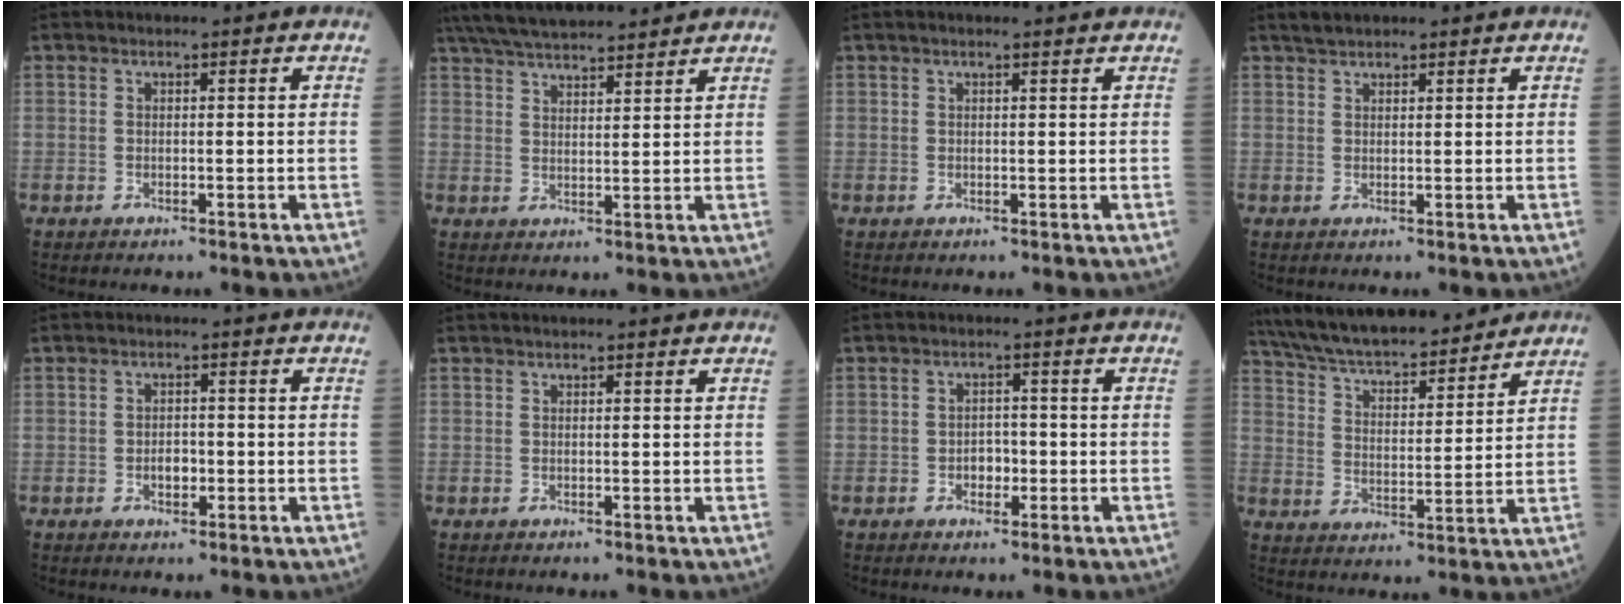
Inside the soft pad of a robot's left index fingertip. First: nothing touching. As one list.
[{"total": 13.9, "force": [12.6, 2.0, 5.7], "torque": [-0.105, 0.037, 0.201]}, {"total": 2.5, "force": [2.2, 0.0, 1.2], "torque": [-0.017, 0.015, 0.028]}, {"total": 2.6, "force": [2.3, 0.7, 0.9], "torque": [-0.018, 0.018, 0.040]}, {"total": 2.0, "force": [-0.6, 1.2, 1.4], "torque": [-0.022, 0.003, -0.007]}, {"total": 1.8, "force": [1.5, 0.2, 1.0], "torque": [-0.011, 0.021, 0.022]}, {"total": 2.3, "force": [-0.7, 1.6, 1.5], "torque": [-0.018, 0.006, -0.011]}, {"total": 19.6, "force": [17.5, 3.4, 8.0], "torque": [-0.139, 0.020, 0.277]}]